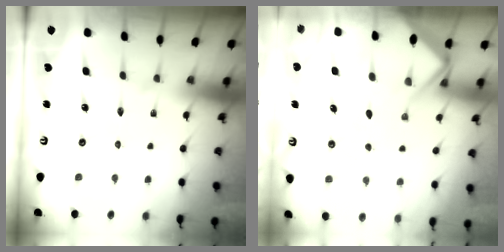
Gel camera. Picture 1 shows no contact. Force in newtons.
{"total": 8.5, "press": 8.5, "slide": 1.0}